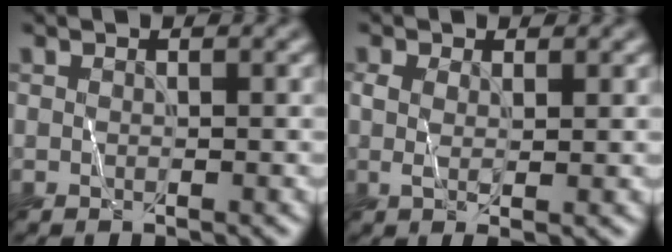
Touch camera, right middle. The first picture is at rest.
{"total": 1.9, "force": [0.5, 0.6, 1.7], "torque": [-0.034, 0.000, 0.010]}